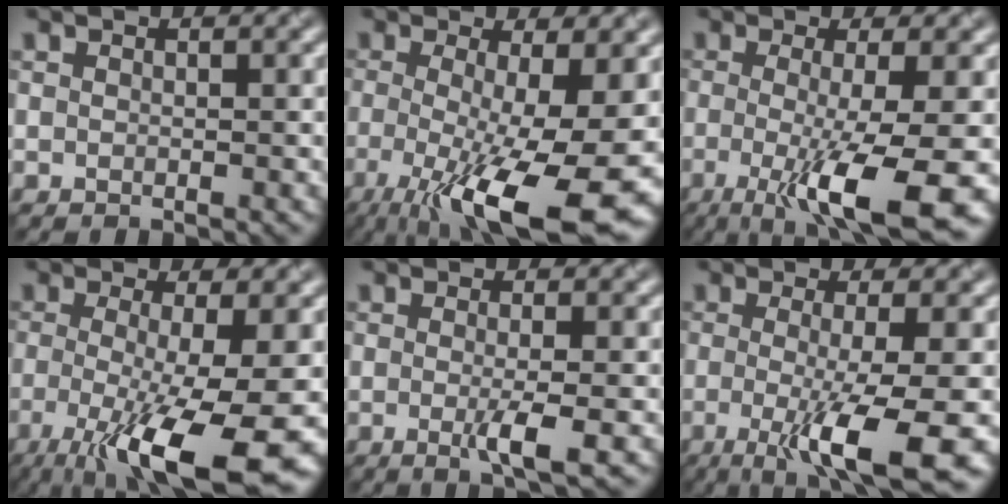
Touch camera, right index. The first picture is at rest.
{"total": 13.4, "force": [-4.1, 3.4, 12.3], "torque": [-0.177, -0.026, -0.058]}
{"total": 10.0, "force": [-2.7, 2.0, 9.4], "torque": [-0.121, -0.023, -0.043]}
{"total": 11.8, "force": [-4.1, 2.8, 10.7], "torque": [-0.161, -0.024, -0.061]}
{"total": 2.9, "force": [-0.8, 0.4, 2.8], "torque": [-0.043, -0.009, -0.014]}
{"total": 9.1, "force": [-2.4, 1.7, 8.6], "torque": [-0.114, -0.022, -0.040]}